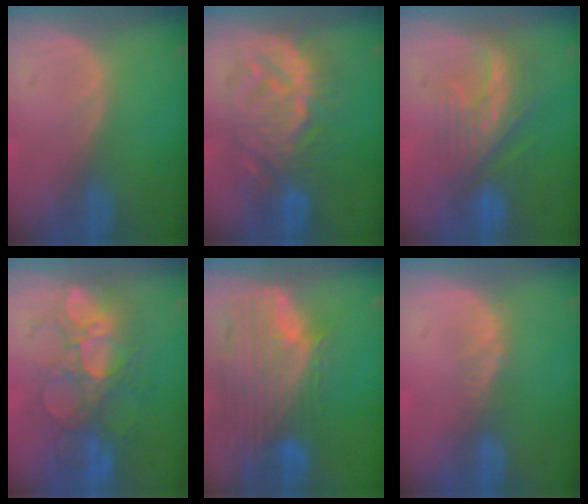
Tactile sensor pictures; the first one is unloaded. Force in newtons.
{"total": 9.6, "press": 9.6, "slide": 0.4}
{"total": 8.3, "press": 7.5, "slide": 3.5}
{"total": 9.8, "press": 9.2, "slide": 3.4}
{"total": 11.8, "press": 10.1, "slide": 6.1}
{"total": 2.1, "press": 1.5, "slide": 1.4}